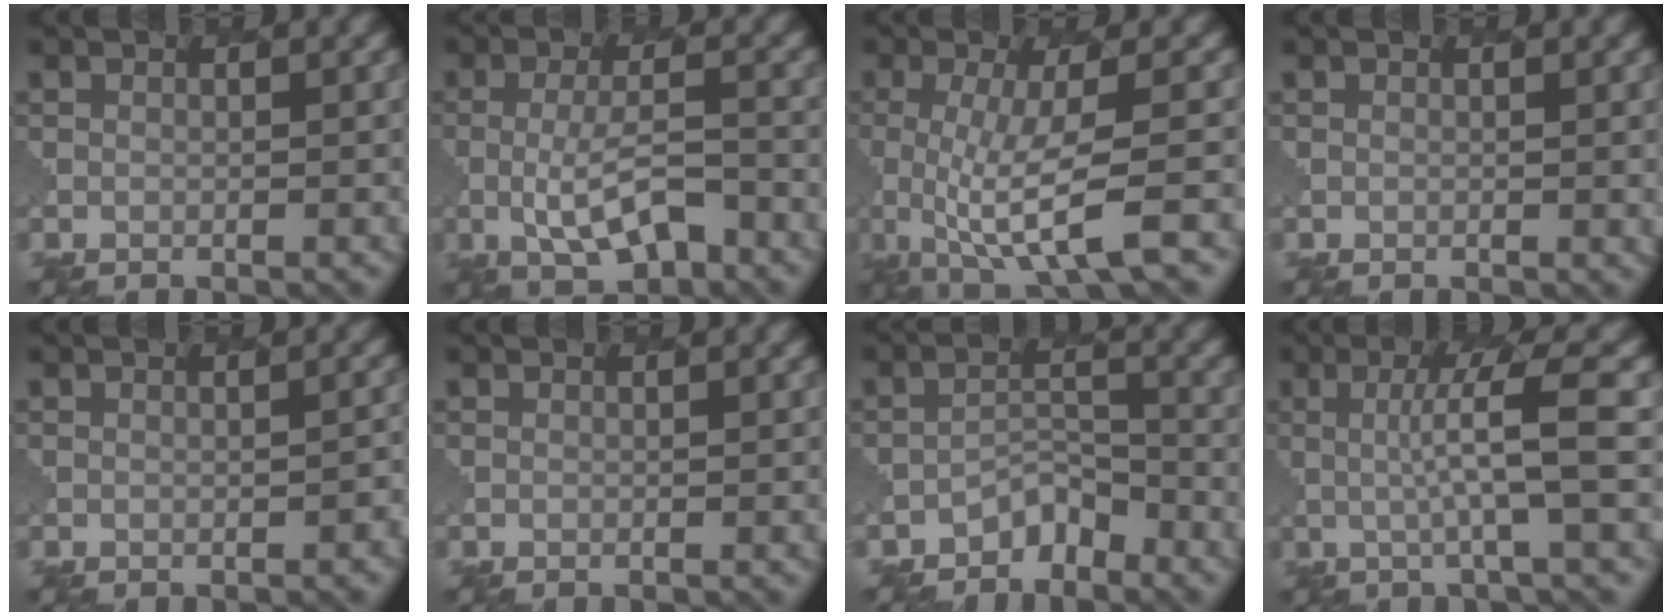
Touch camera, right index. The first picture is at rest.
{"total": 4.9, "force": [-1.2, 1.7, 4.4], "torque": [-0.089, -0.004, -0.023]}
{"total": 6.4, "force": [-1.1, 1.6, 6.1], "torque": [-0.109, -0.016, -0.022]}
{"total": 0.6, "force": [0.2, 0.3, 0.4], "torque": [-0.005, -0.004, 0.008]}
{"total": 1.9, "force": [-0.9, 0.6, 1.6], "torque": [-0.013, 0.007, -0.009]}
{"total": 0.0}
{"total": 2.6, "force": [-2.2, 1.2, 0.8], "torque": [-0.011, 0.009, -0.043]}
{"total": 5.8, "force": [0.6, 0.7, 5.8], "torque": [-0.099, 0.004, 0.011]}